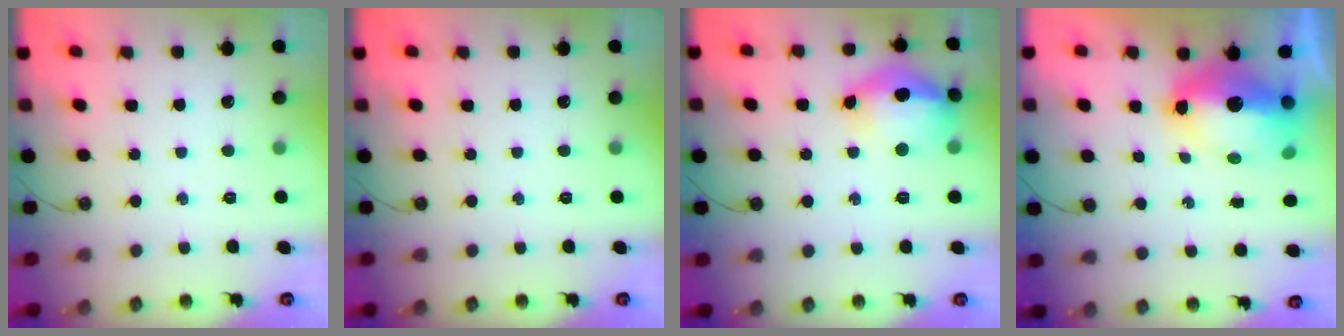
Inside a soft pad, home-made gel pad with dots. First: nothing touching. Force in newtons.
{"total": 0.0}
{"total": 16.0, "press": 15.9, "slide": 1.9}
{"total": 12.4, "press": 12.3, "slide": 1.1}